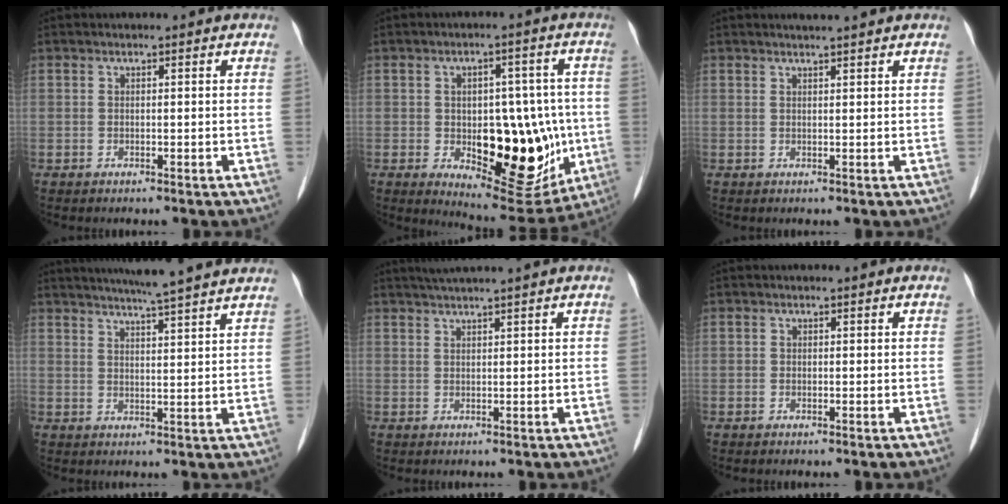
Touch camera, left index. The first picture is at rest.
{"total": 16.1, "force": [-2.7, 7.5, 14.0], "torque": [-0.172, 0.002, -0.017]}
{"total": 2.8, "force": [2.5, -0.1, 1.2], "torque": [-0.018, 0.013, 0.037]}
{"total": 12.1, "force": [10.9, -0.9, 5.4], "torque": [-0.086, 0.007, 0.137]}
{"total": 3.9, "force": [3.3, -1.0, 1.9], "torque": [-0.024, 0.022, 0.059]}
{"total": 0.0}